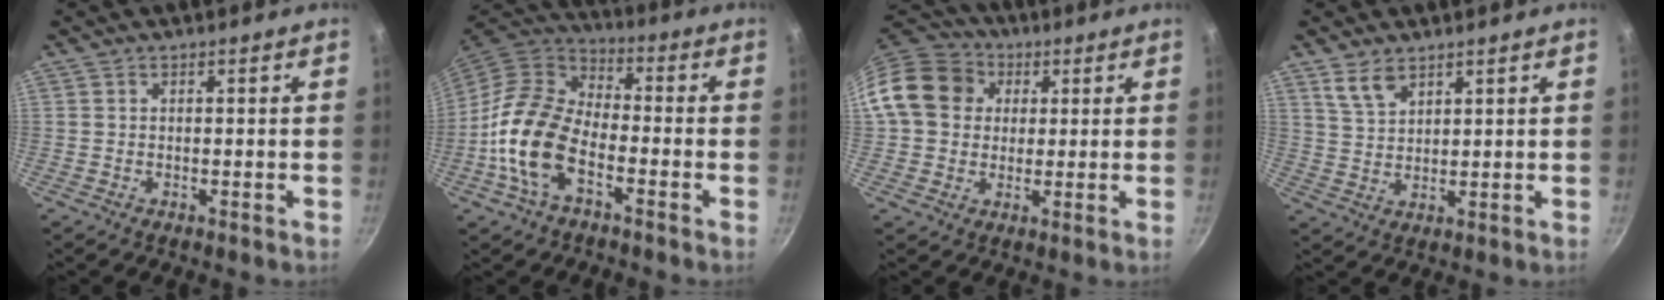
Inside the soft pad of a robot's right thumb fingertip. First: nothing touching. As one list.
[{"total": 15.7, "force": [-5.3, 9.0, 11.6], "torque": [-0.201, 0.040, -0.118]}, {"total": 14.7, "force": [3.3, 12.4, 7.1], "torque": [-0.111, 0.025, 0.044]}, {"total": 5.0, "force": [3.5, 2.5, 2.6], "torque": [-0.046, -0.015, 0.076]}]